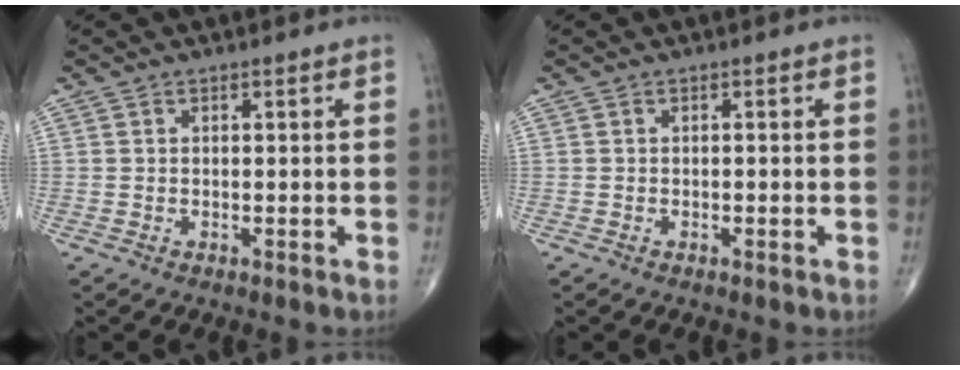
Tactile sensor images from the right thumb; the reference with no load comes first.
{"total": 0.0}